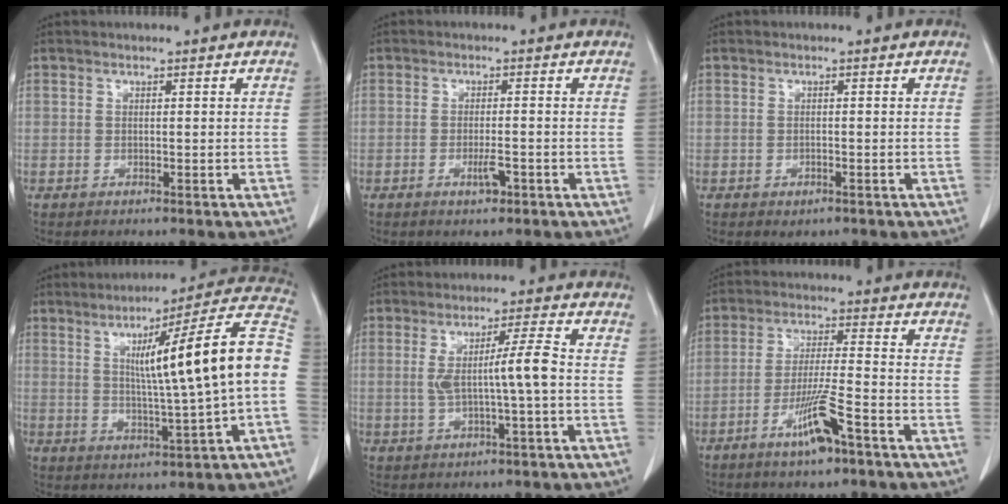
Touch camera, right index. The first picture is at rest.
{"total": 2.5, "force": [-1.2, 0.6, 2.1], "torque": [-0.036, -0.001, -0.018]}
{"total": 1.3, "force": [-0.8, 0.7, 0.8], "torque": [-0.012, -0.001, -0.003]}
{"total": 18.3, "force": [1.4, -0.6, 18.3], "torque": [-0.251, 0.024, 0.014]}
{"total": 6.3, "force": [-0.2, -0.4, 6.2], "torque": [-0.111, 0.006, 0.000]}
{"total": 7.8, "force": [-4.5, 0.3, 6.4], "torque": [-0.123, -0.007, -0.080]}